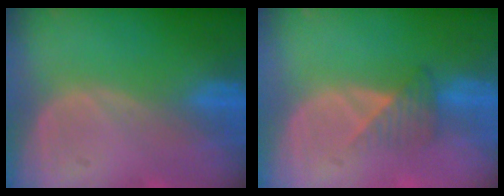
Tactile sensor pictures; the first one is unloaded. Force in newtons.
{"total": 3.4, "press": 3.1, "slide": 1.5}